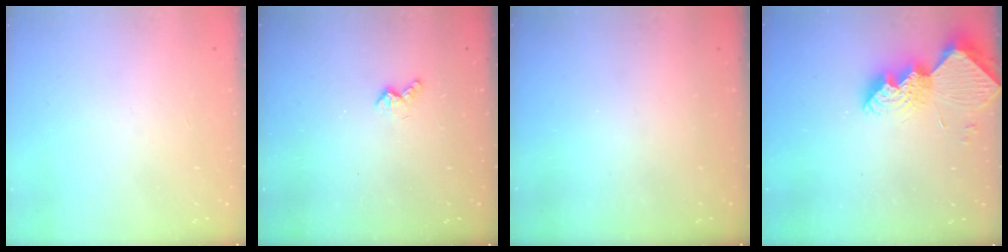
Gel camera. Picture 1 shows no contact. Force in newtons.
{"total": 2.6, "press": 2.6, "slide": 0.6}
{"total": 0.0}
{"total": 11.4, "press": 11.4, "slide": 0.9}